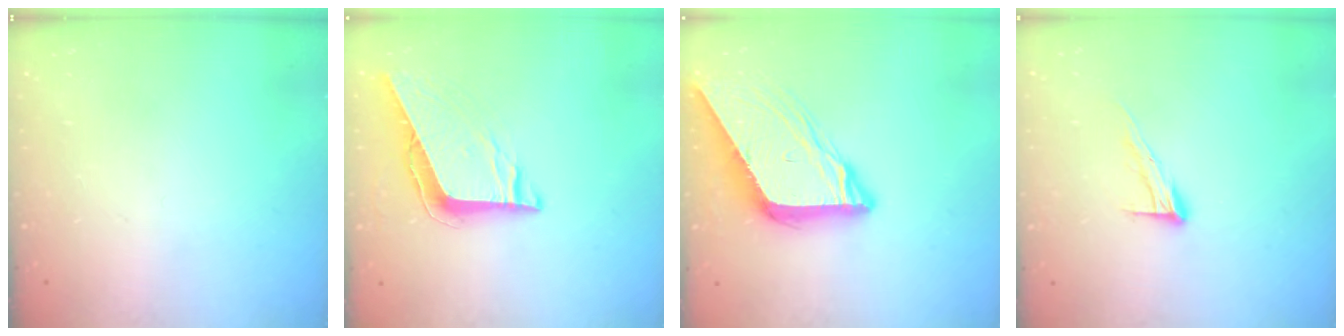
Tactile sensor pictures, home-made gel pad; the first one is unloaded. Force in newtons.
{"total": 9.7, "press": 9.7, "slide": 1.2}
{"total": 10.0, "press": 10.0, "slide": 0.8}
{"total": 9.1, "press": 9.1, "slide": 0.6}